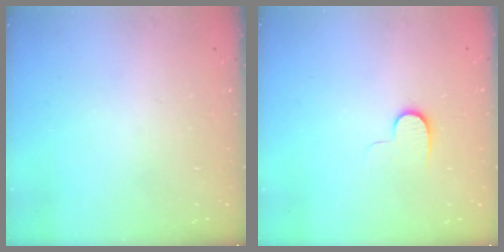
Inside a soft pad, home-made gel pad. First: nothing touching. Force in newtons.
{"total": 6.1, "press": 6.1, "slide": 0.8}